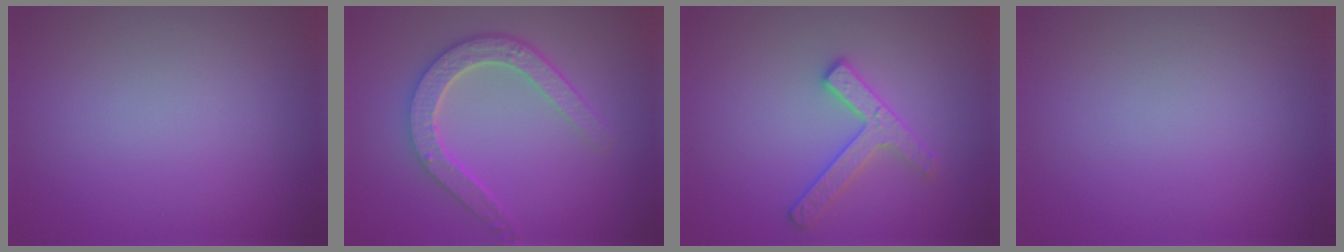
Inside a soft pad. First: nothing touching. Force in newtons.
{"total": 4.6, "press": 3.7, "slide": 2.7}
{"total": 2.6, "press": 2.5, "slide": 0.4}
{"total": 0.0}